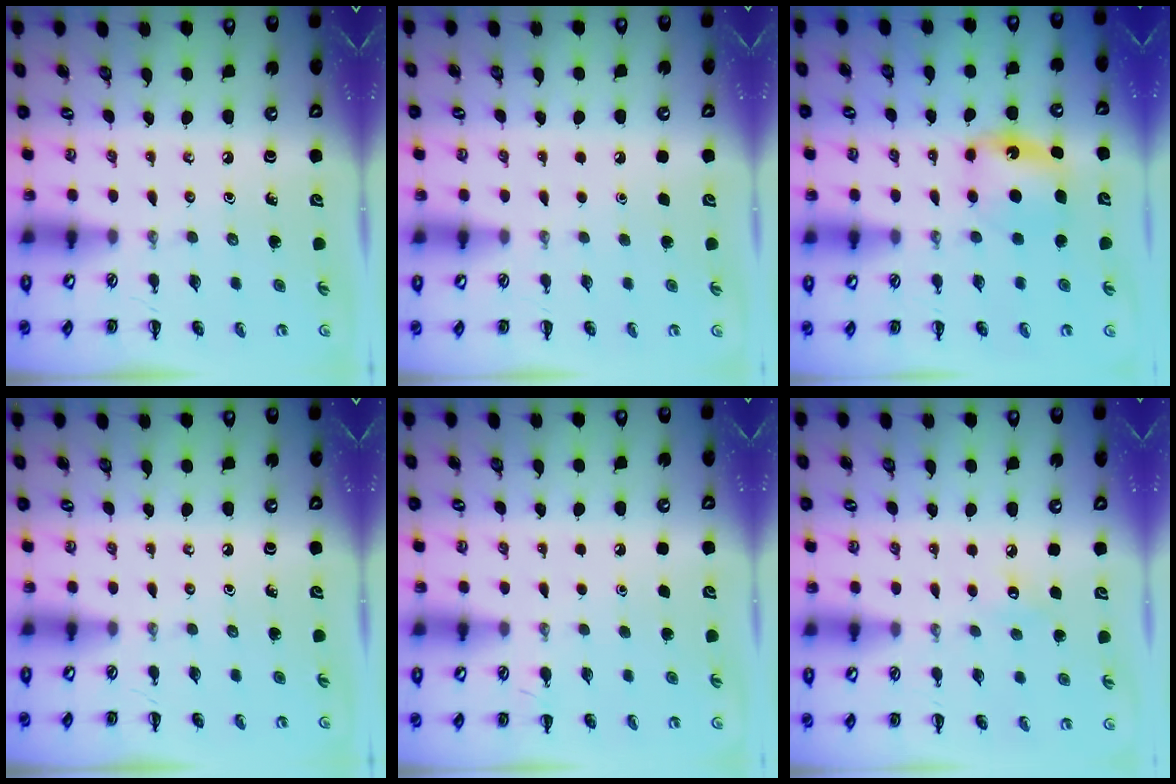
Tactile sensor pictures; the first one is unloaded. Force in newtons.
{"total": 1.8, "press": 1.8, "slide": 0.1}
{"total": 5.7, "press": 5.6, "slide": 1.1}
{"total": 0.0}
{"total": 1.8, "press": 1.8, "slide": 0.1}
{"total": 4.7, "press": 4.6, "slide": 1.1}